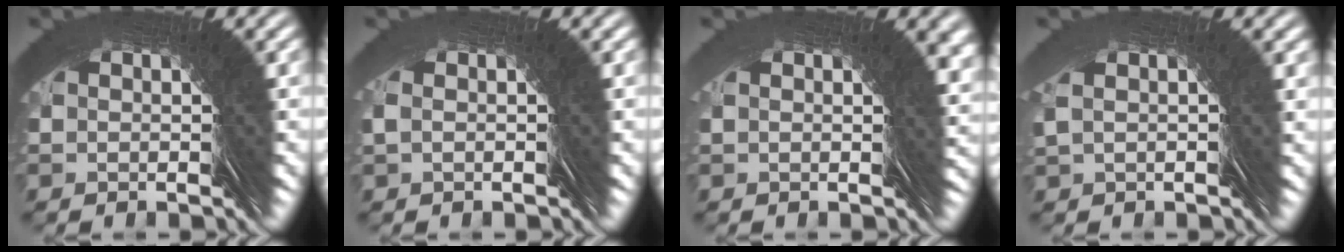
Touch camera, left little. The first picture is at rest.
{"total": 0.8, "force": [0.4, -0.6, -0.2], "torque": [0.015, 0.018, -0.001]}
{"total": 3.3, "force": [0.3, -2.7, -1.8], "torque": [0.034, 0.016, 0.003]}
{"total": 2.1, "force": [0.8, -1.8, -0.7], "torque": [0.017, 0.024, 0.006]}